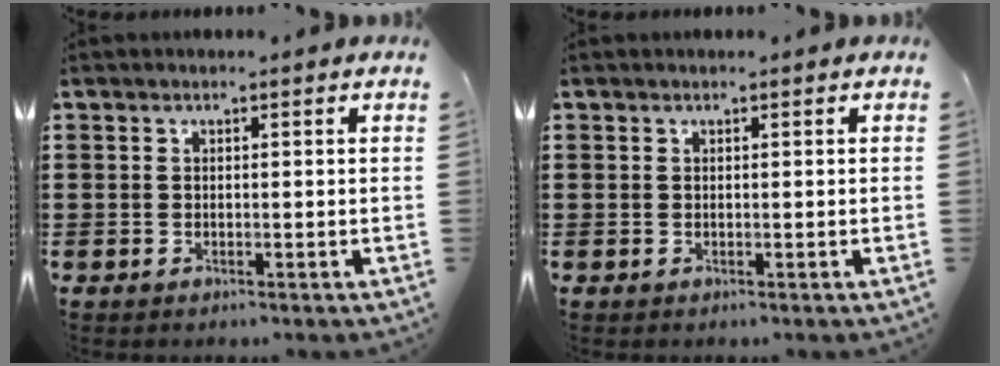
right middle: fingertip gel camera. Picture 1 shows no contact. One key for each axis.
{"total": 0.0}